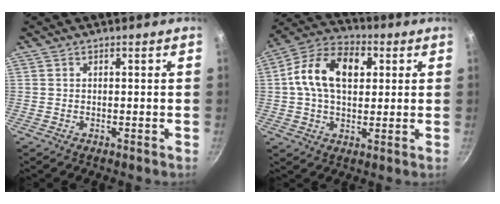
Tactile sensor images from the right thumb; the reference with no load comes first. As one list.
[{"total": 14.8, "force": [3.0, 9.7, 10.8], "torque": [-0.161, 0.017, 0.033]}]